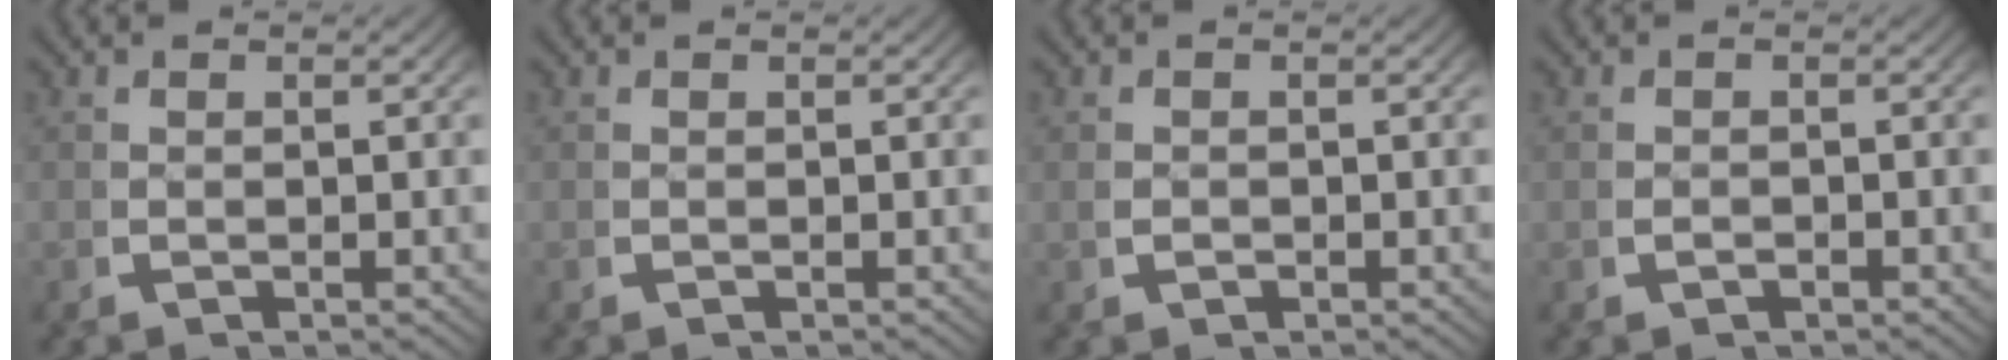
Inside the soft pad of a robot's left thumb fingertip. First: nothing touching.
{"total": 0.0}
{"total": 1.0, "force": [-0.1, 0.8, 0.6], "torque": [-0.020, -0.010, 0.002]}
{"total": 0.6, "force": [-0.4, 0.3, 0.4], "torque": [-0.012, -0.005, -0.004]}